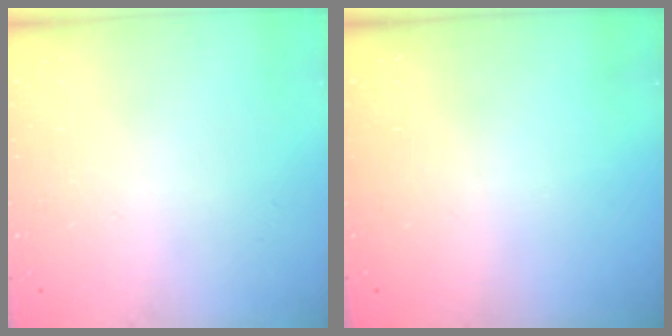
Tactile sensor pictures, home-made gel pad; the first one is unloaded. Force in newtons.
{"total": 0.0}